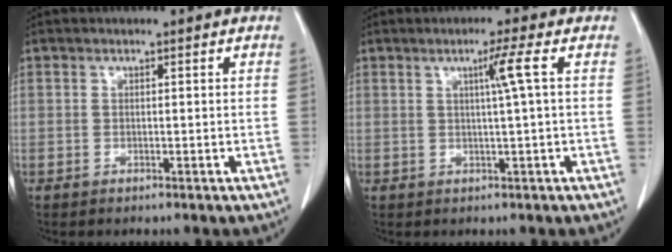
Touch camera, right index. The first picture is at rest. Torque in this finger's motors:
{"motor_torque": [-0.03, 0.20, 0.04, 0.02]}